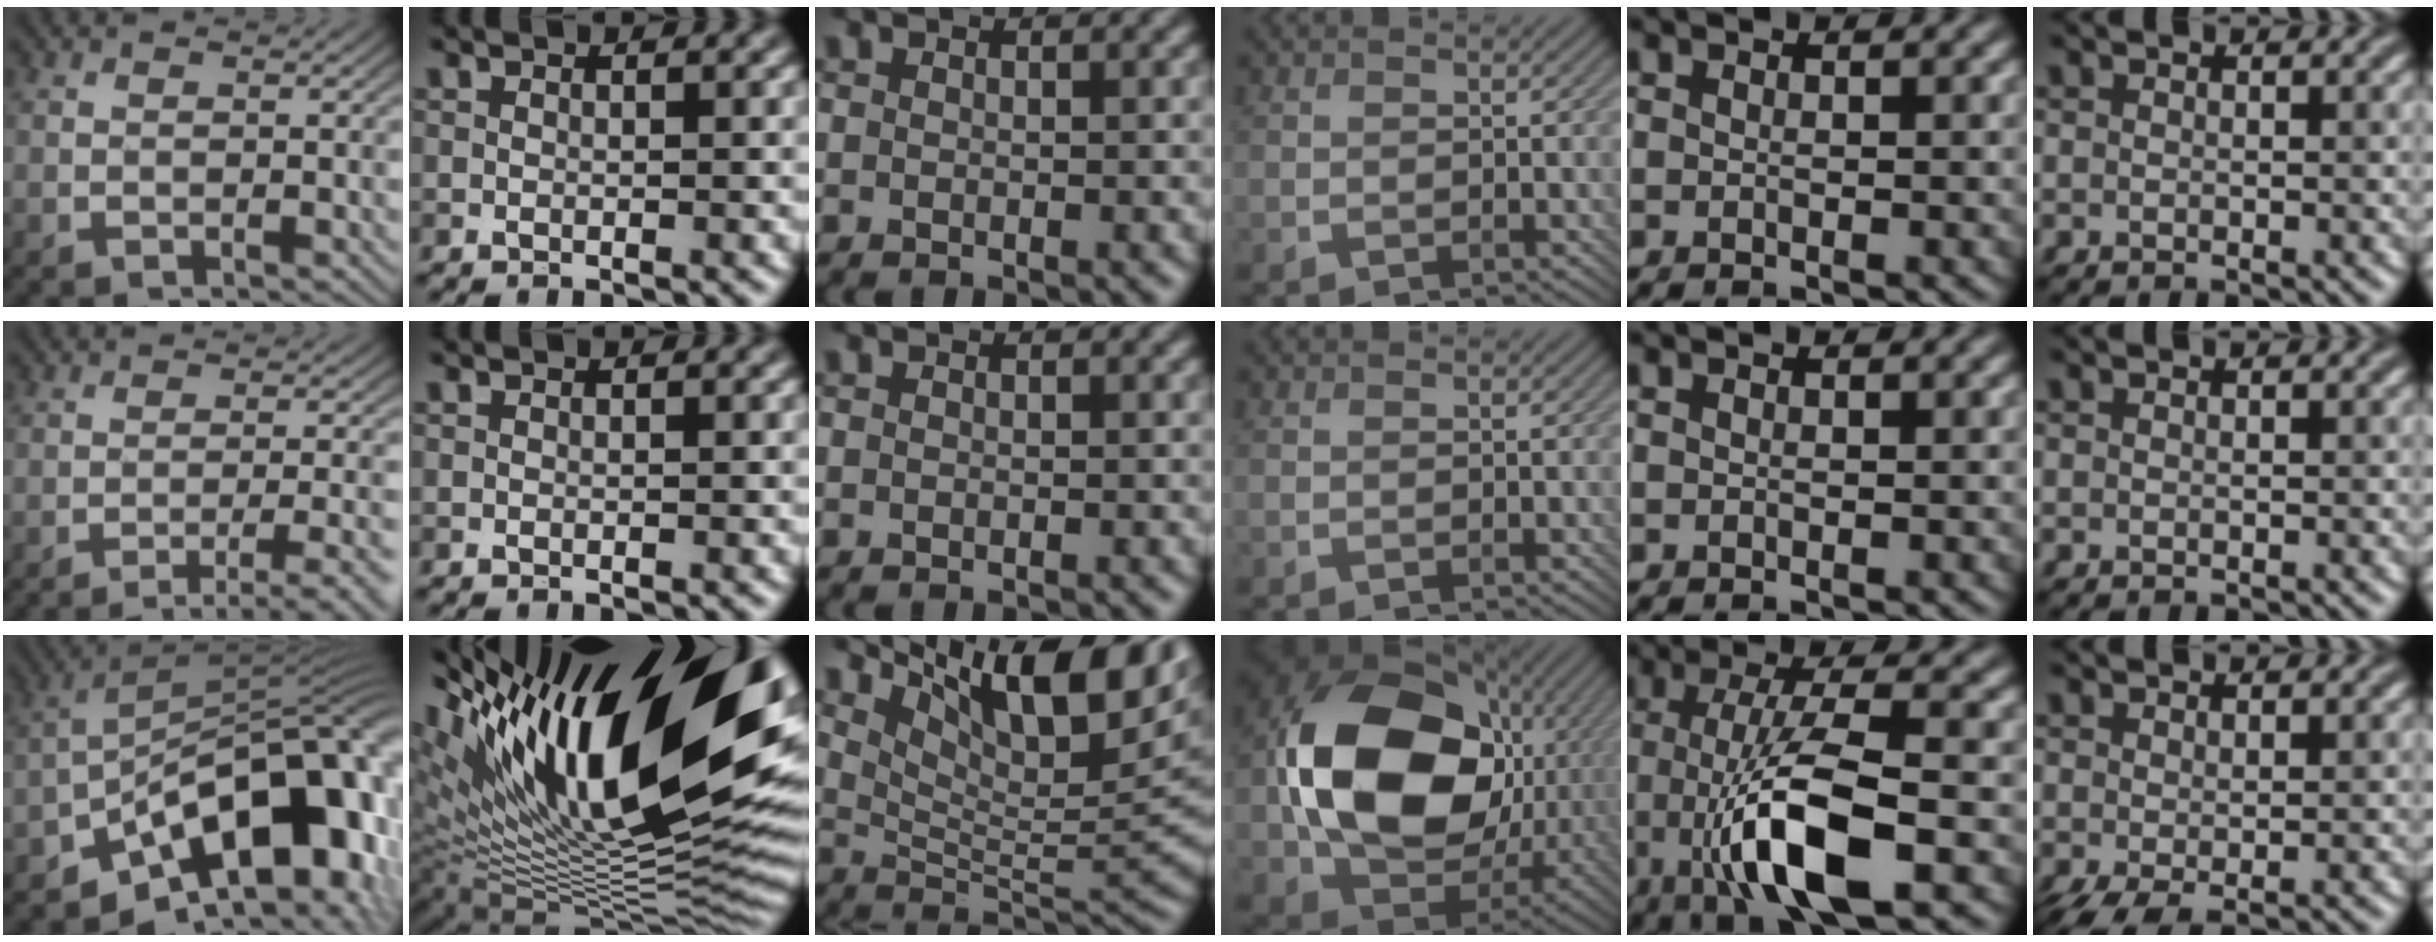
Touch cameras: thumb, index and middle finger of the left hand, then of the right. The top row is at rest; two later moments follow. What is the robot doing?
{"motion": "screw", "object": "bottle cap"}